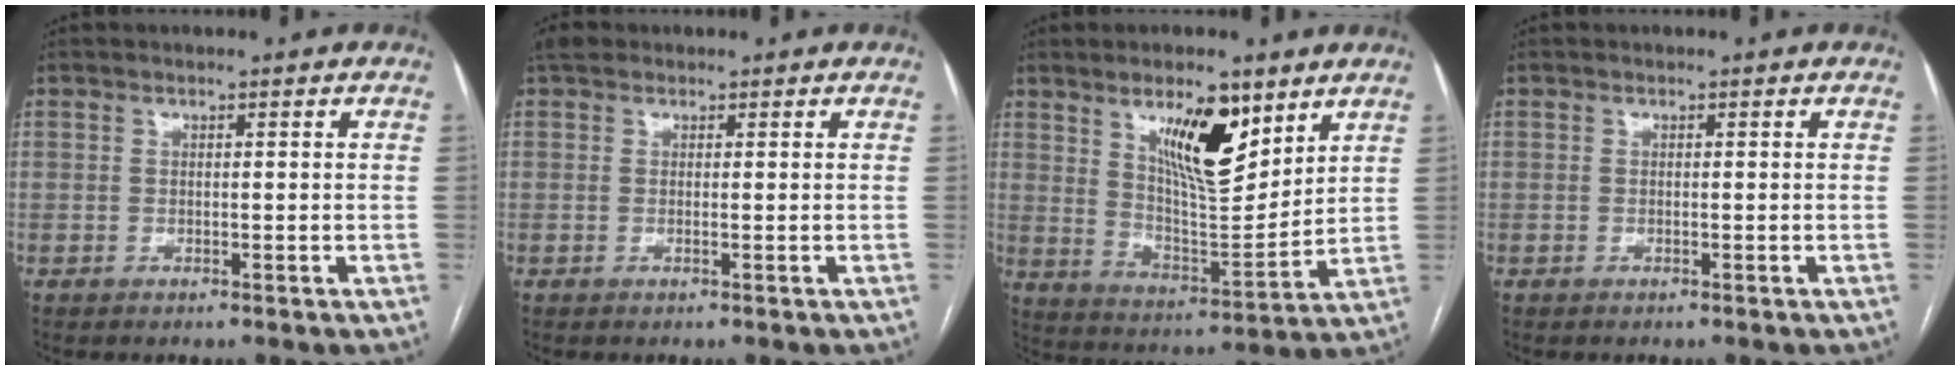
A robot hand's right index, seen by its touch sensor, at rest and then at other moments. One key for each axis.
{"total": 1.9, "fx": 0.9, "fy": 1.2, "fz": 1.2, "tx": -0.034, "ty": 0.014, "tz": 0.017}
{"total": 12.7, "fx": 7.1, "fy": 3.6, "fz": 9.9, "tx": -0.167, "ty": -0.006, "tz": 0.129}
{"total": 0.0}